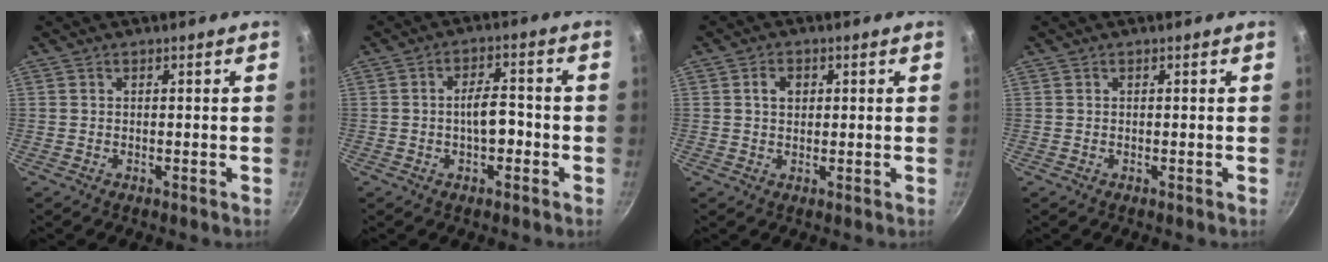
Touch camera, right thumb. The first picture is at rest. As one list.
[{"total": 5.8, "force": [-1.5, 2.8, 4.9], "torque": [-0.059, 0.024, -0.024]}, {"total": 3.0, "force": [0.8, 2.3, 1.8], "torque": [-0.018, 0.003, 0.012]}, {"total": 0.0}]